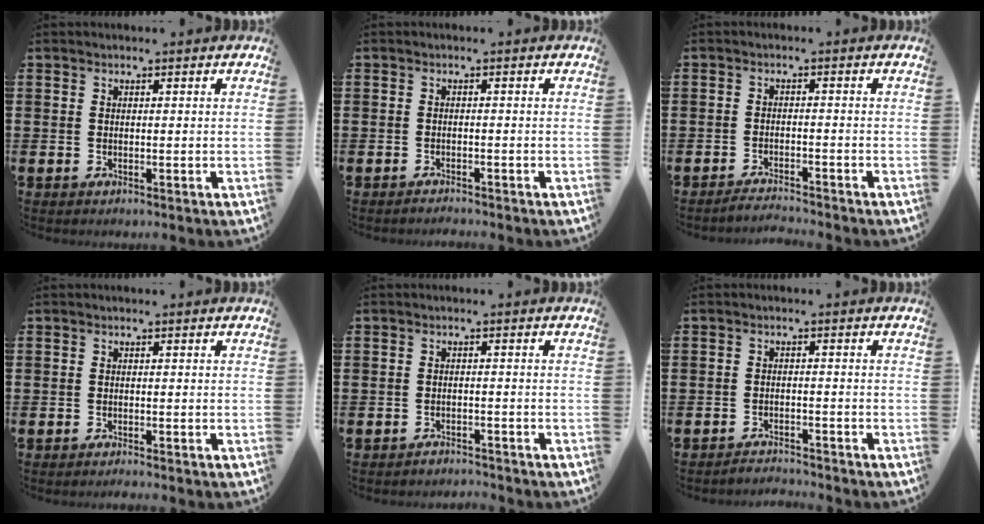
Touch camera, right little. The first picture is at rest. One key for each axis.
{"total": 1.0, "fx": -1.0, "fy": 0.0, "fz": 0.1, "tx": -0.004, "ty": -0.001, "tz": -0.021}
{"total": 1.9, "fx": -1.9, "fy": -0.2, "fz": 0.2, "tx": -0.006, "ty": 0.004, "tz": -0.038}
{"total": 0.5, "fx": -0.5, "fy": 0.0, "fz": 0.3, "tx": -0.006, "ty": -0.004, "tz": -0.008}
{"total": 1.5, "fx": -1.5, "fy": 0.0, "fz": -0.2, "tx": -0.001, "ty": 0.004, "tz": -0.033}
{"total": 1.9, "fx": -1.9, "fy": -0.1, "fz": -0.2, "tx": -0.002, "ty": 0.005, "tz": -0.041}